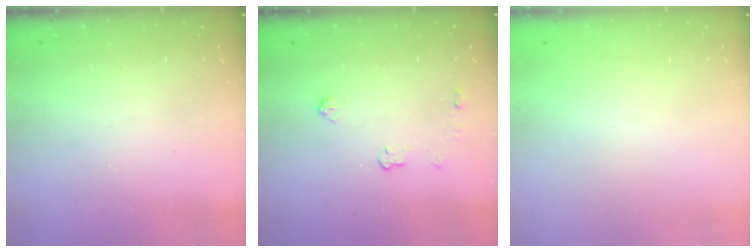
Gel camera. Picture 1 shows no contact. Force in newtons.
{"total": 3.6, "press": 3.5, "slide": 0.6}
{"total": 0.0}